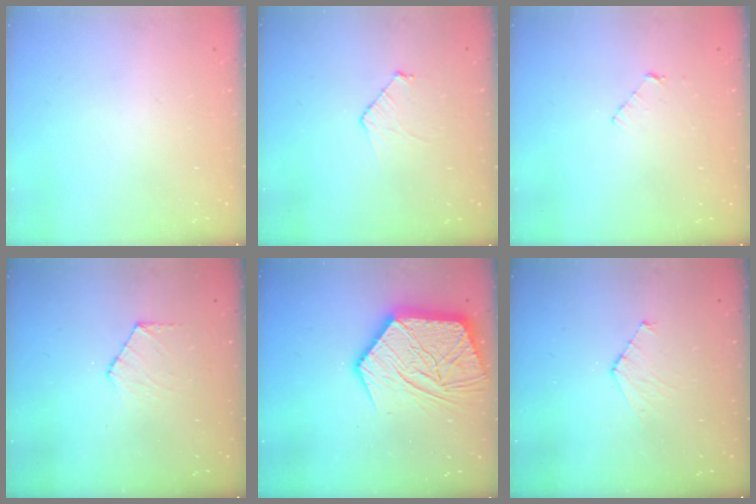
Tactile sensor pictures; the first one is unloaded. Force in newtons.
{"total": 5.9, "press": 5.9, "slide": 0.5}
{"total": 3.5, "press": 3.5, "slide": 0.3}
{"total": 6.5, "press": 6.5, "slide": 0.6}
{"total": 21.3, "press": 21.2, "slide": 1.6}
{"total": 4.8, "press": 4.7, "slide": 0.6}